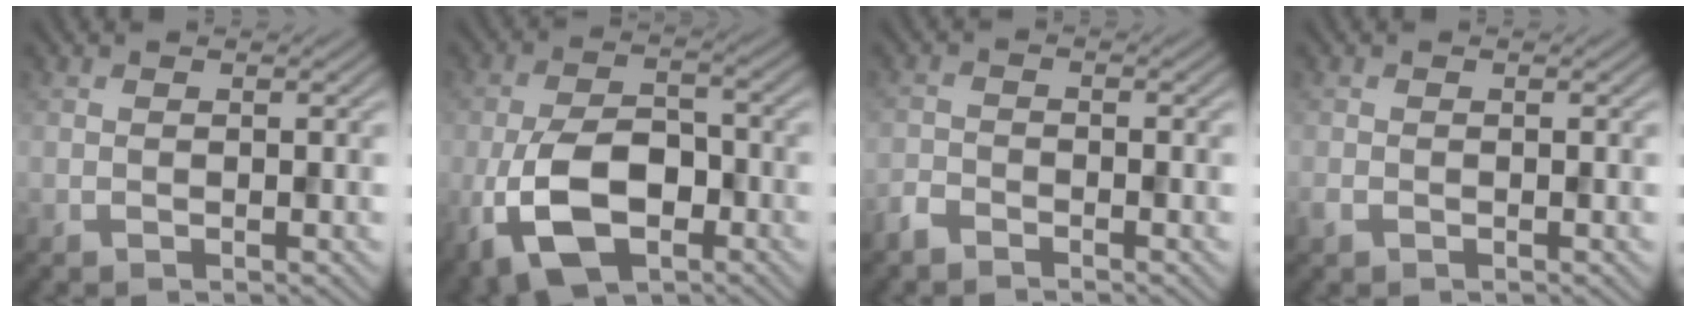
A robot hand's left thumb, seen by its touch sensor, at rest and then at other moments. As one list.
[{"total": 10.6, "force": [-4.1, 5.9, 7.7], "torque": [-0.171, -0.012, -0.081]}, {"total": 2.1, "force": [-1.9, 0.7, 0.7], "torque": [-0.015, -0.002, -0.047]}, {"total": 1.0, "force": [-0.6, 0.6, 0.5], "torque": [-0.014, -0.003, -0.011]}]